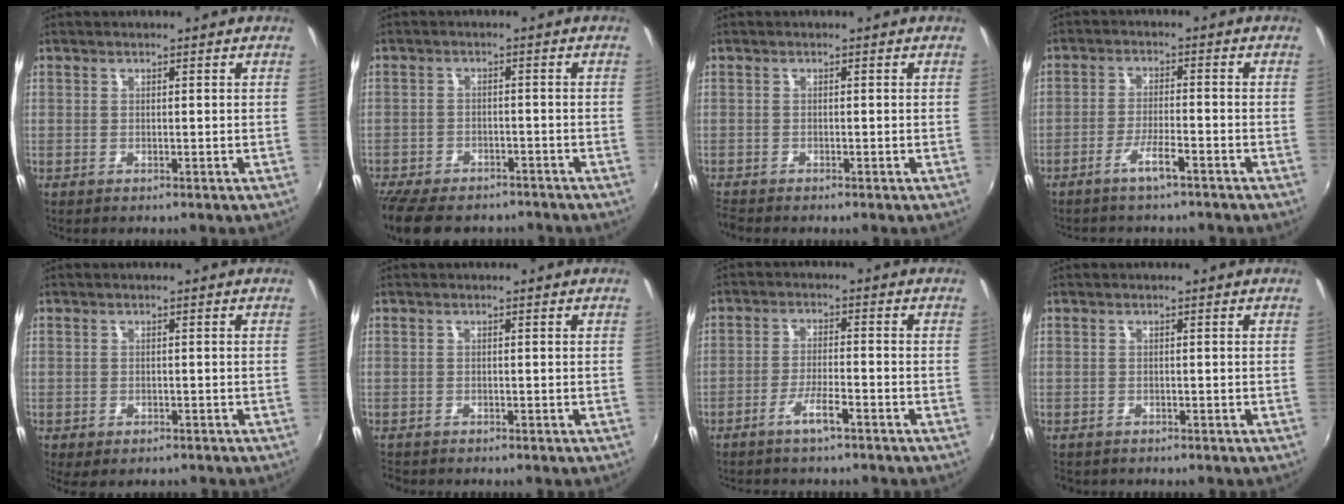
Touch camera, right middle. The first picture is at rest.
{"total": 13.7, "force": [-11.0, 5.8, 5.7], "torque": [-0.139, -0.021, -0.169]}
{"total": 1.9, "force": [-1.8, 0.1, 0.6], "torque": [-0.013, -0.013, -0.035]}
{"total": 4.2, "force": [-3.2, 0.6, 2.6], "torque": [-0.065, 0.000, -0.058]}
{"total": 2.9, "force": [-1.9, 1.5, 1.6], "torque": [-0.031, -0.018, -0.026]}
{"total": 1.3, "force": [-1.2, 0.2, 0.4], "torque": [-0.010, -0.009, -0.021]}
{"total": 4.3, "force": [-3.1, 0.5, 2.9], "torque": [-0.068, 0.000, -0.058]}
{"total": 1.2, "force": [-1.0, 0.6, 0.3], "torque": [-0.011, -0.004, -0.015]}